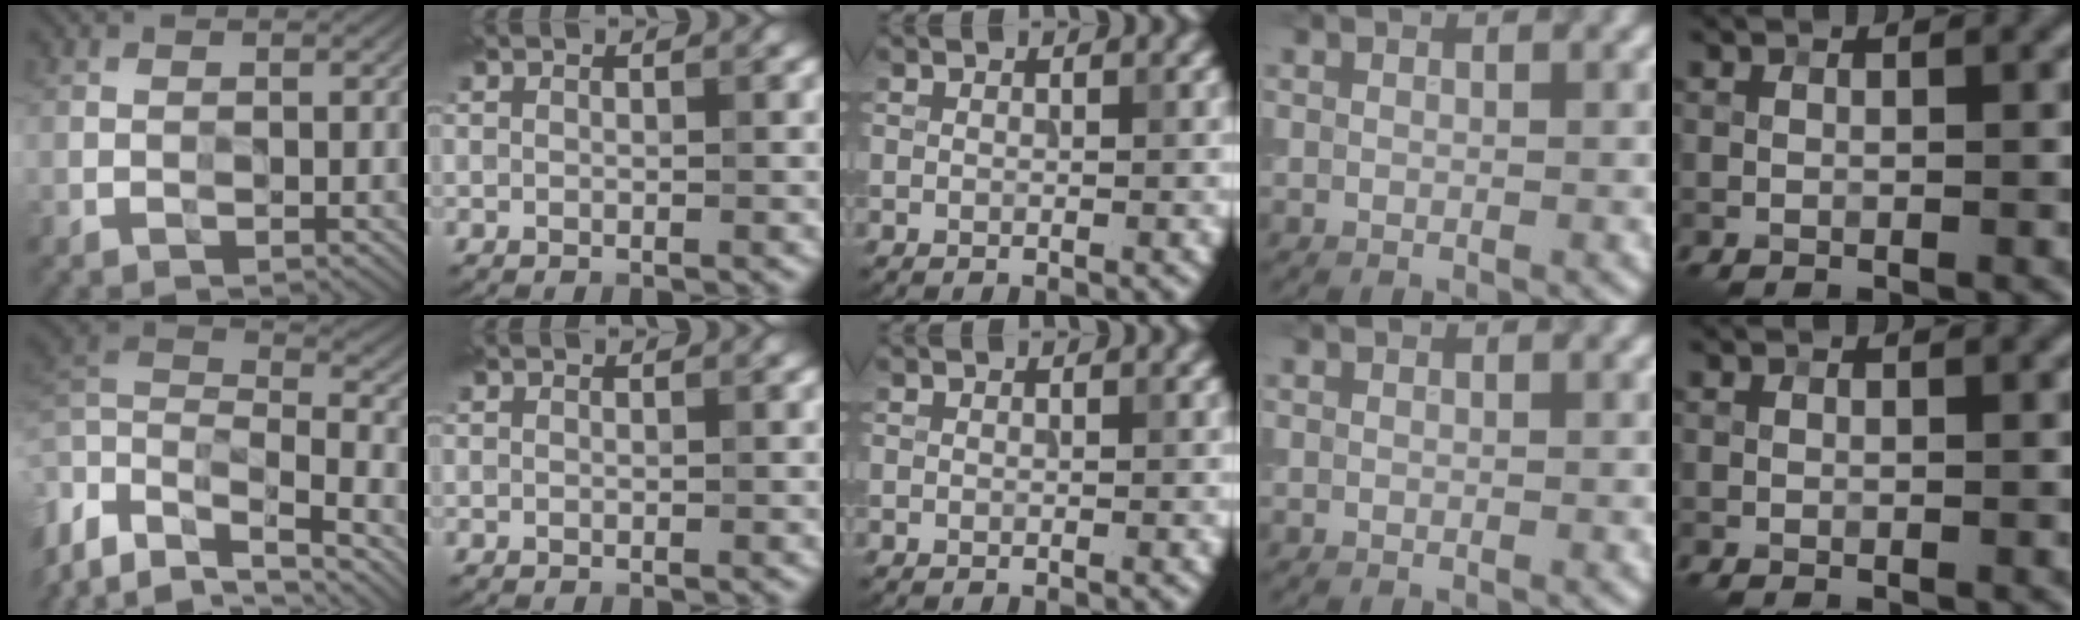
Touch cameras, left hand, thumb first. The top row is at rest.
{"thumb": {"total": 10.7, "force": [-4.0, 5.3, 8.4], "torque": [-0.206, 0.003, -0.083]}}